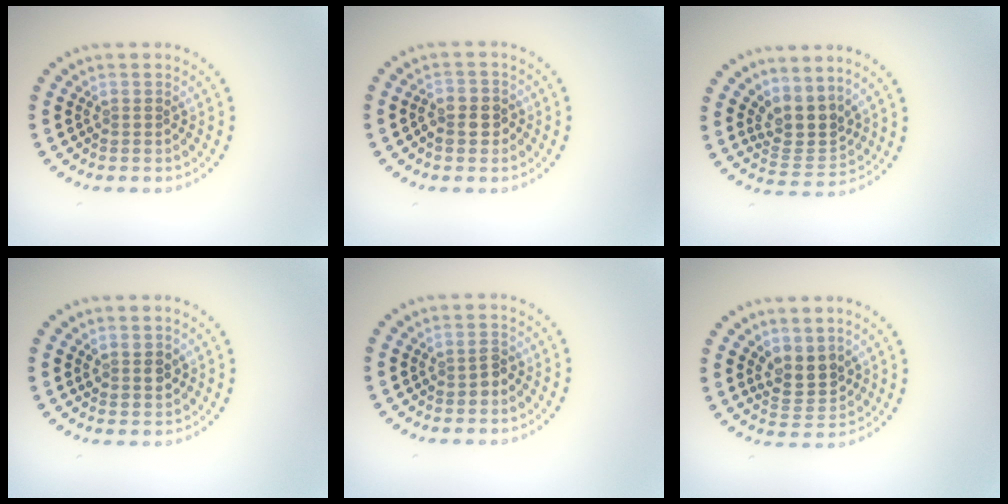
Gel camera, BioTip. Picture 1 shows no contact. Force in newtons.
{"total": 2.6, "press": 2.4, "slide": 0.7}
{"total": 3.3, "press": 2.5, "slide": 2.2}
{"total": 1.7, "press": 1.5, "slide": 0.7}
{"total": 1.3, "press": 1.3, "slide": 0.2}
{"total": 2.9, "press": 2.6, "slide": 1.3}